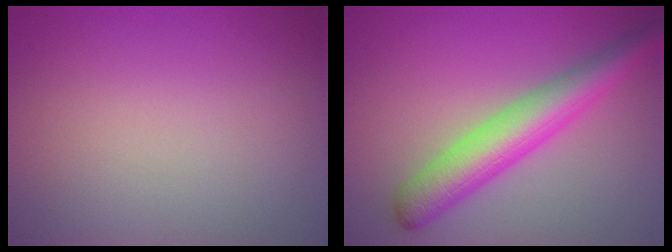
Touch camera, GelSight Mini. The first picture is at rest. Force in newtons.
{"total": 5.5, "press": 5.5, "slide": 0.3}